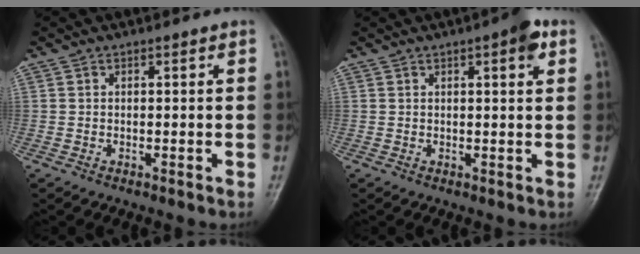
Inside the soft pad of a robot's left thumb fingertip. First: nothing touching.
{"total": 4.1, "force": [1.9, 1.0, 3.5], "torque": [-0.044, -0.002, 0.021]}